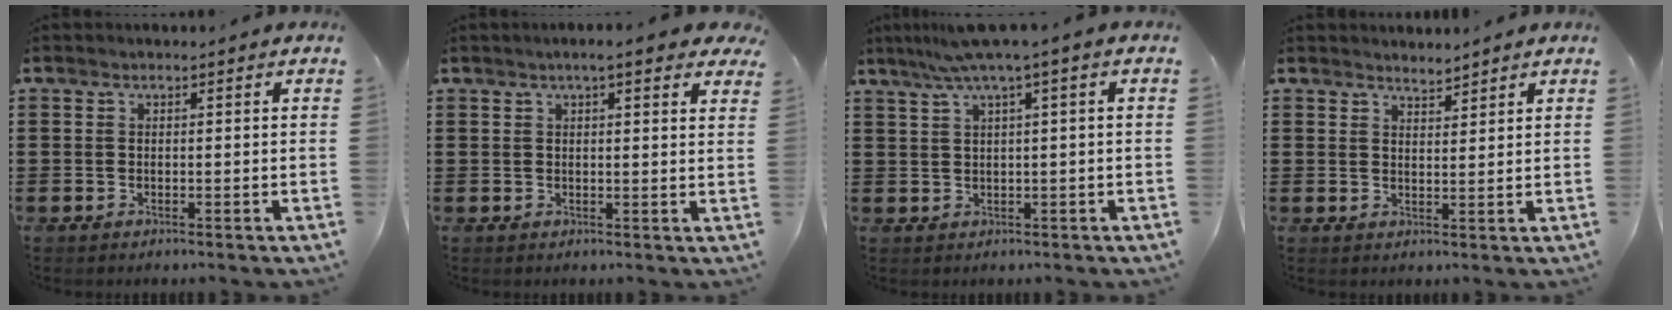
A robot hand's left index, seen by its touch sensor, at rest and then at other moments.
{"total": 3.2, "force": [2.3, 0.3, 2.2], "torque": [-0.041, 0.001, 0.038]}
{"total": 4.0, "force": [1.6, -0.4, 3.6], "torque": [-0.071, -0.006, 0.026]}
{"total": 2.4, "force": [2.4, 0.3, -0.1], "torque": [-0.004, -0.002, 0.047]}